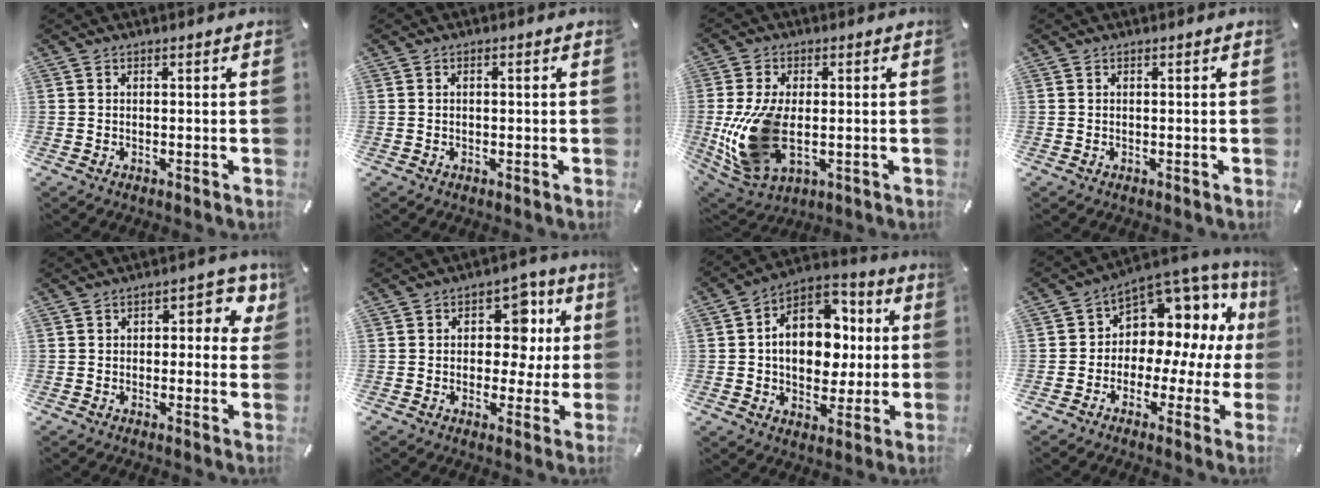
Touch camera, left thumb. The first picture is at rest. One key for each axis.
{"total": 0.7, "fx": -0.1, "fy": 0.4, "fz": 0.5, "tx": -0.011, "ty": 0.002, "tz": -0.002}
{"total": 15.4, "fx": -1.2, "fy": 9.0, "fz": 12.4, "tx": -0.270, "ty": -0.022, "tz": -0.018}
{"total": 0.0}
{"total": 6.3, "fx": 1.5, "fy": 4.1, "fz": 4.6, "tx": -0.053, "ty": -0.004, "tz": 0.019}
{"total": 10.4, "fx": 2.0, "fy": 8.3, "fz": 6.0, "tx": -0.077, "ty": -0.009, "tz": 0.035}
{"total": 14.9, "fx": 0.4, "fy": 11.6, "fz": 9.4, "tx": -0.151, "ty": -0.006, "tz": 0.008}
{"total": 9.2, "fx": 4.0, "fy": 7.2, "fz": 4.2, "tx": -0.068, "ty": -0.060, "tz": 0.073}